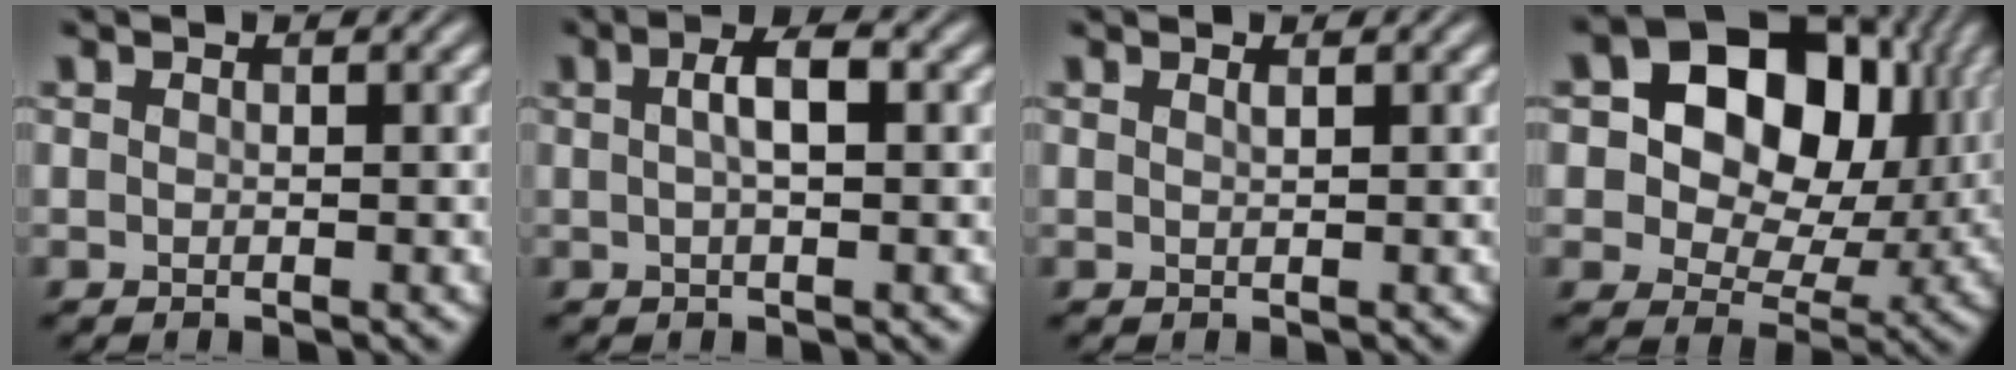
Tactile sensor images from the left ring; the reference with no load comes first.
{"total": 2.7, "force": [0.4, 0.7, 2.6], "torque": [-0.047, 0.008, 0.005]}
{"total": 0.5, "force": [0.3, 0.1, 0.4], "torque": [-0.003, 0.000, 0.005]}
{"total": 14.4, "force": [4.0, 10.0, 9.5], "torque": [-0.144, 0.021, 0.065]}